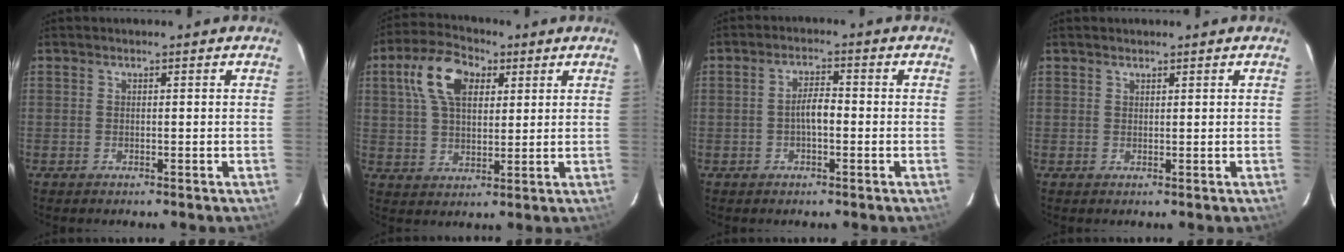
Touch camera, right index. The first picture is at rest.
{"total": 11.9, "force": [4.7, 6.9, 8.5], "torque": [-0.167, 0.034, 0.084]}
{"total": 3.4, "force": [-0.7, 1.2, 3.1], "torque": [-0.058, 0.009, -0.012]}
{"total": 0.8, "force": [0.7, 0.4, 0.1], "torque": [-0.002, 0.002, 0.013]}